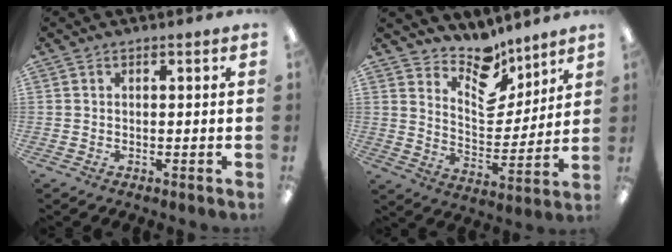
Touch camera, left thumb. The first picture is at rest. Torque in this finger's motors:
{"motor_torque": [0.06, 0.01, -0.27, -0.27, 0.01]}